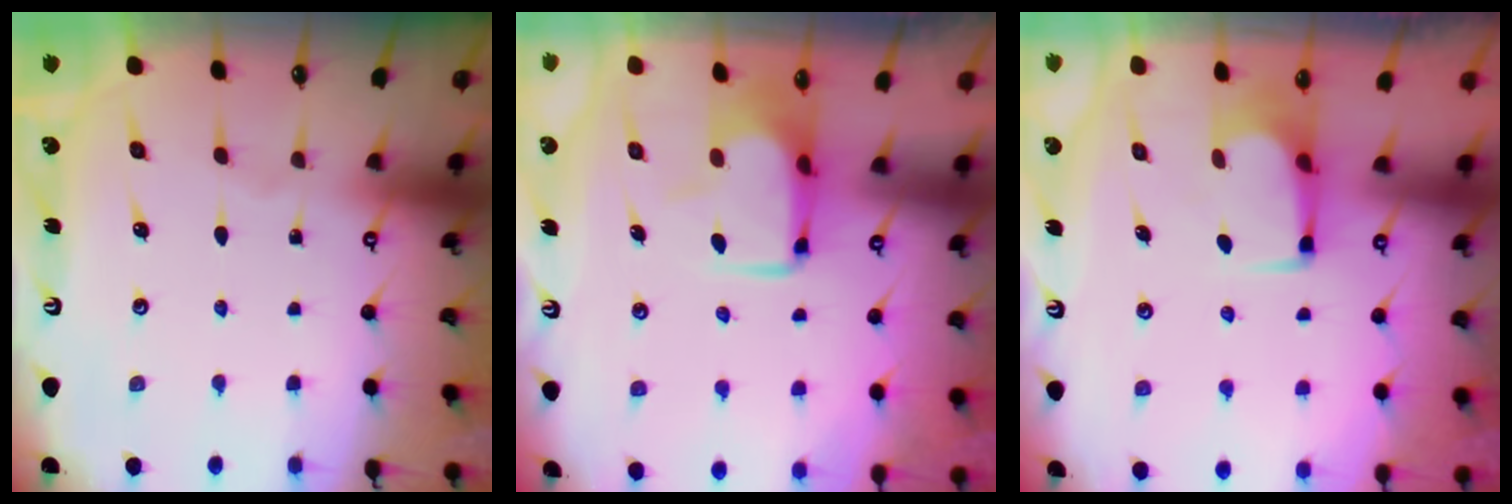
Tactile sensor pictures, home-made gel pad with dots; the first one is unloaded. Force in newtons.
{"total": 2.2, "press": 2.1, "slide": 0.7}
{"total": 2.5, "press": 2.4, "slide": 0.4}